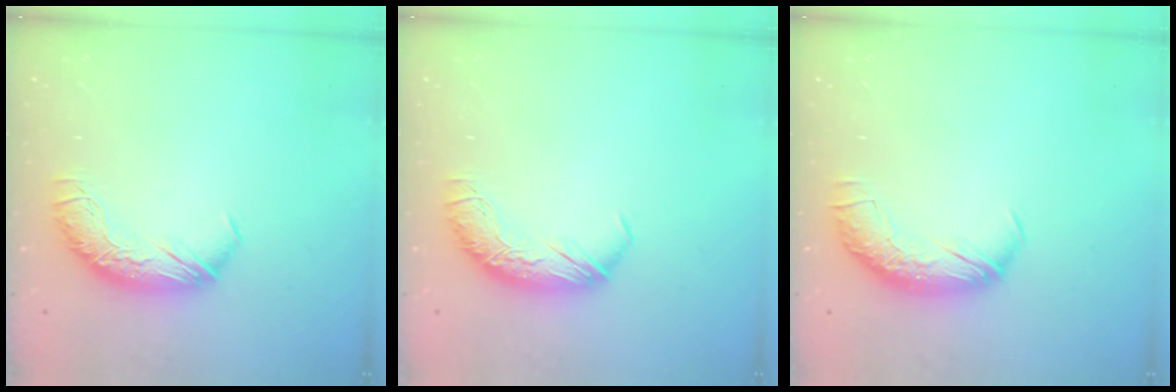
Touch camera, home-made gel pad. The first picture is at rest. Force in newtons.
{"total": 0.0}
{"total": 2.4, "press": 1.1, "slide": 2.2}